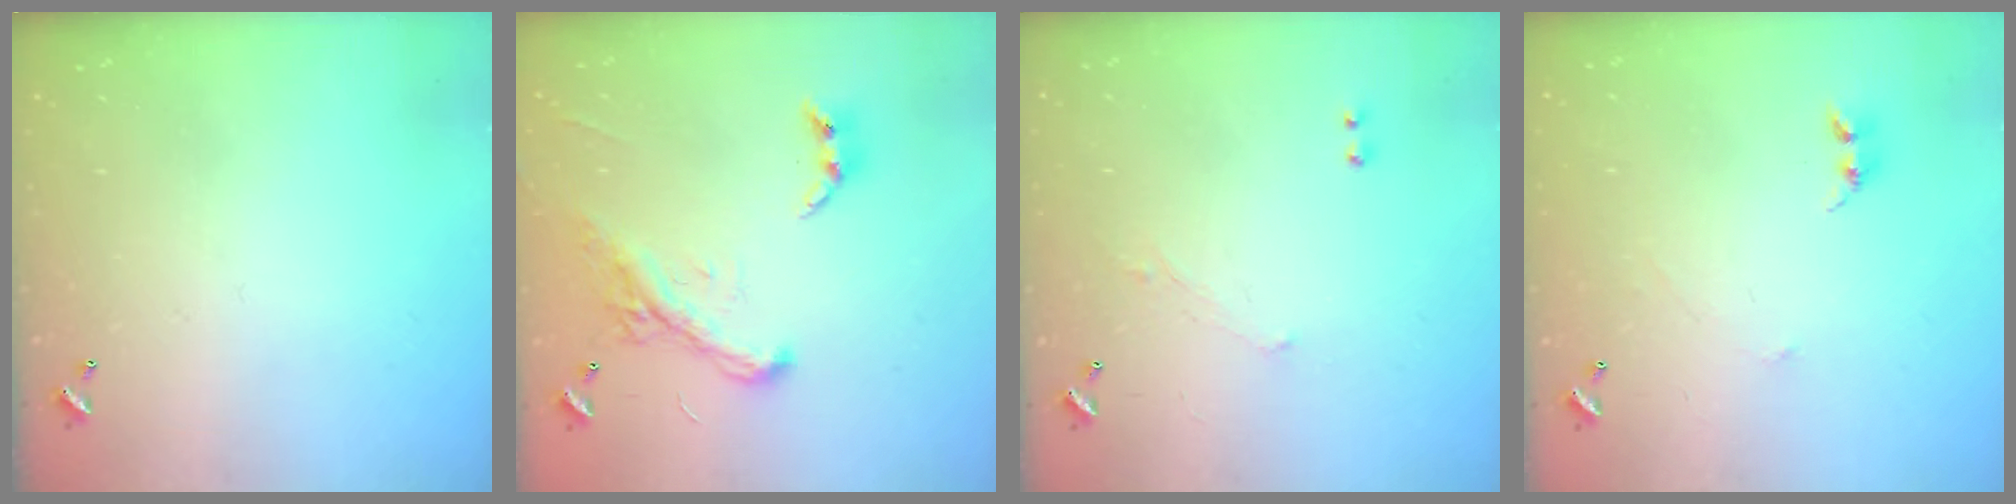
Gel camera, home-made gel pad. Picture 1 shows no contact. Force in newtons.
{"total": 2.2, "press": 2.2, "slide": 0.1}
{"total": 1.2, "press": 0.8, "slide": 0.9}
{"total": 2.6, "press": 2.6, "slide": 0.3}